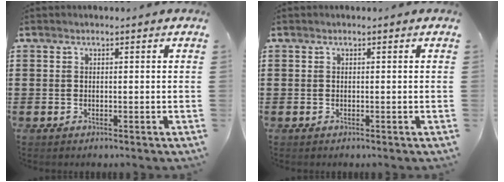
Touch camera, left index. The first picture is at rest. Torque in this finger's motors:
{"motor_torque": [0.00, 0.00, 0.00, 0.00]}